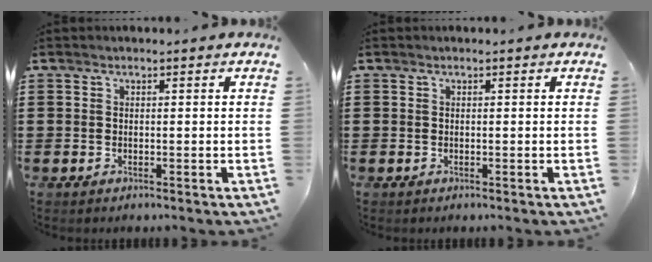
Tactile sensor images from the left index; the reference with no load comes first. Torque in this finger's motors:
{"motor_torque": [0.74, 0.74, 0.00, 0.00]}